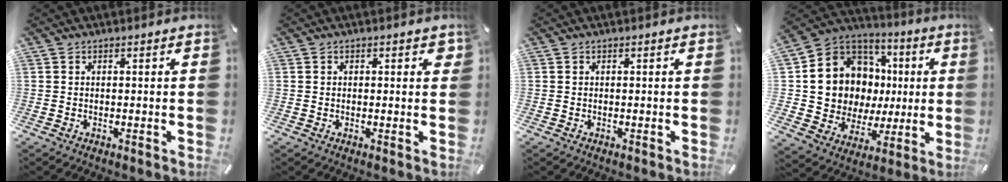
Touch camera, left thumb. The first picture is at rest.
{"total": 1.4, "force": [0.4, 1.0, 0.9], "torque": [-0.002, 0.001, 0.001]}
{"total": 0.0}
{"total": 12.2, "force": [1.8, 11.6, 3.2], "torque": [-0.053, -0.040, 0.054]}